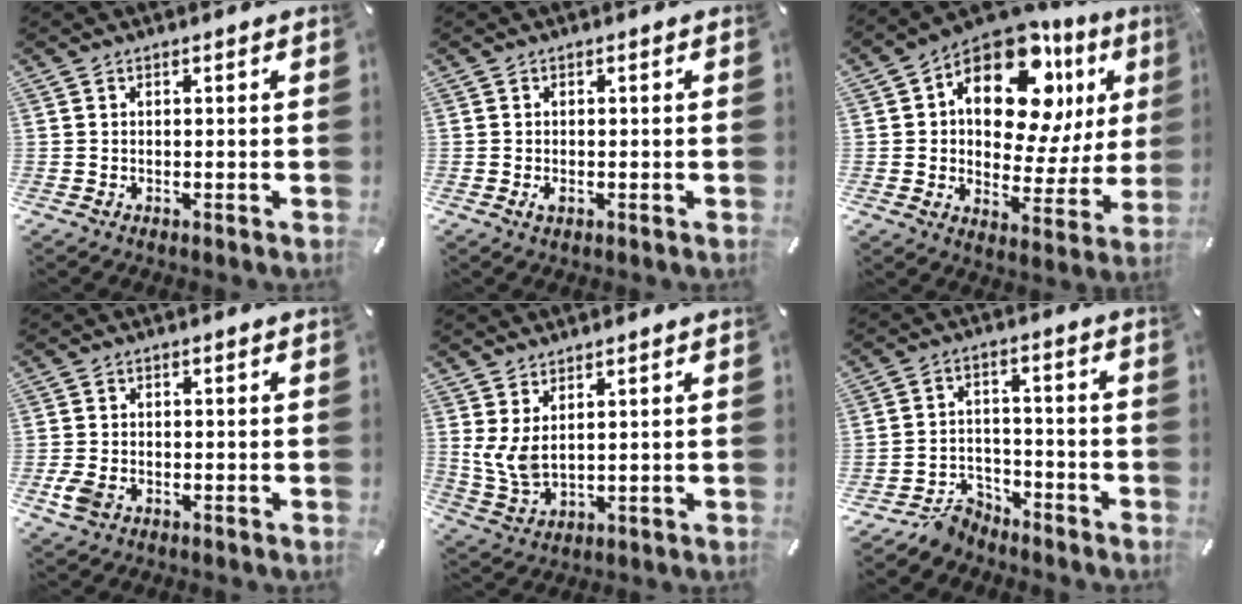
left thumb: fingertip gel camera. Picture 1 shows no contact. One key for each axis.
{"total": 1.4, "fx": -0.4, "fy": 0.7, "fz": 1.1, "tx": -0.019, "ty": -0.001, "tz": -0.006}
{"total": 17.9, "fx": 8.1, "fy": 10.4, "fz": 12.1, "tx": -0.178, "ty": -0.050, "tz": 0.140}
{"total": 3.8, "fx": -1.4, "fy": 2.6, "fz": 2.4, "tx": -0.068, "ty": -0.004, "tz": -0.030}
{"total": 6.0, "fx": 2.7, "fy": 2.9, "fz": 4.5, "tx": -0.116, "ty": -0.020, "tz": 0.045}
{"total": 7.4, "fx": -6.4, "fy": 3.3, "fz": 1.7, "tx": -0.031, "ty": 0.033, "tz": -0.124}